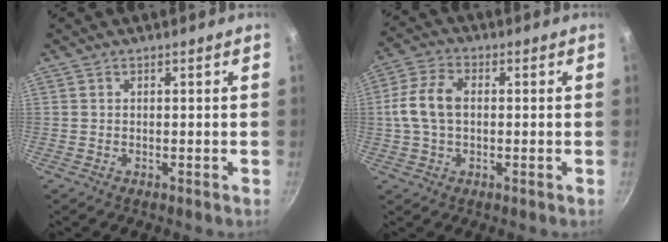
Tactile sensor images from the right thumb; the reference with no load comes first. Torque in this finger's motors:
{"motor_torque": [0.89, 1.73, 0.93, -0.31, 0.09]}